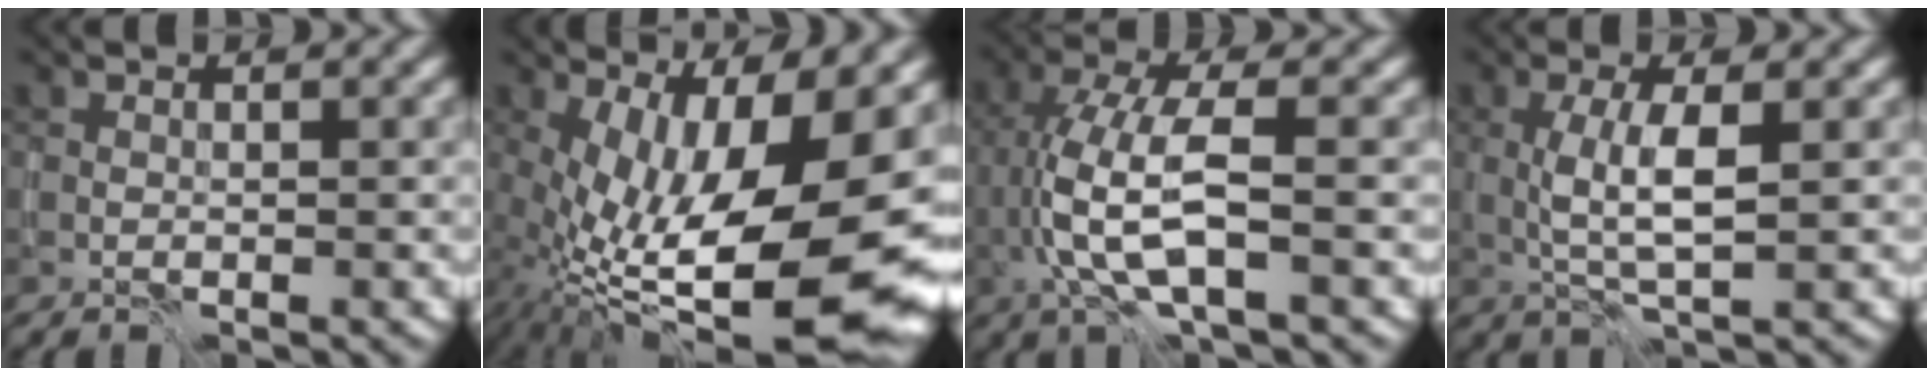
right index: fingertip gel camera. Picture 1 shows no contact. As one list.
[{"total": 17.0, "force": [-1.5, 6.4, 15.7], "torque": [-0.248, -0.033, -0.008]}, {"total": 6.4, "force": [-1.3, 1.9, 6.0], "torque": [-0.134, 0.008, -0.029]}, {"total": 3.7, "force": [0.0, 0.7, 3.6], "torque": [-0.075, 0.003, 0.001]}]